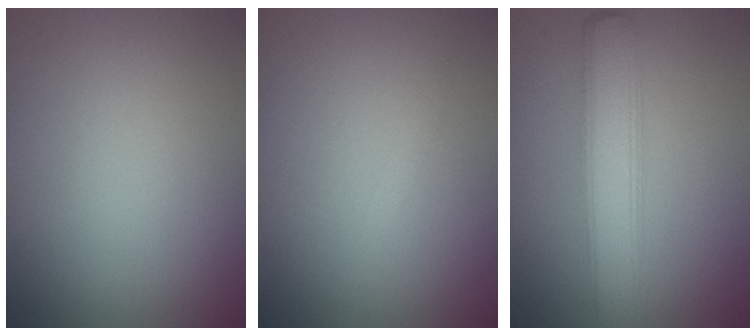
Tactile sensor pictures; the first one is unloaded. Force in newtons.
{"total": 0.6, "press": 0.6, "slide": 0.0}
{"total": 5.2, "press": 5.2, "slide": 0.1}